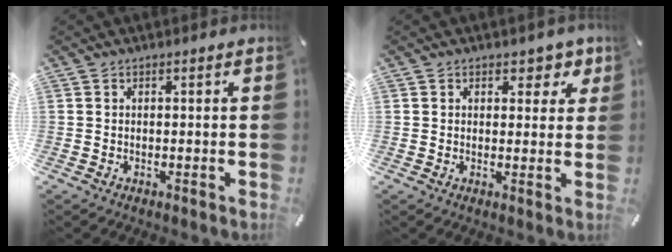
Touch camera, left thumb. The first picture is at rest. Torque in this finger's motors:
{"motor_torque": [0.21, -0.10, -0.03, 0.08, 0.03]}